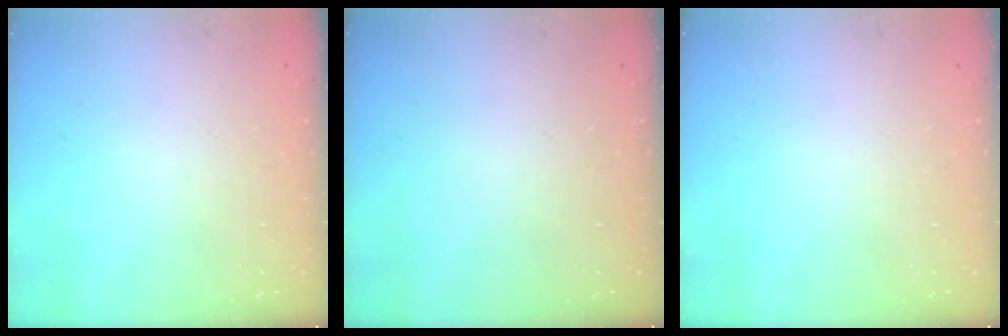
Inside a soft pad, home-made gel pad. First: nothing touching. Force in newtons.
{"total": 0.0}
{"total": 0.0}